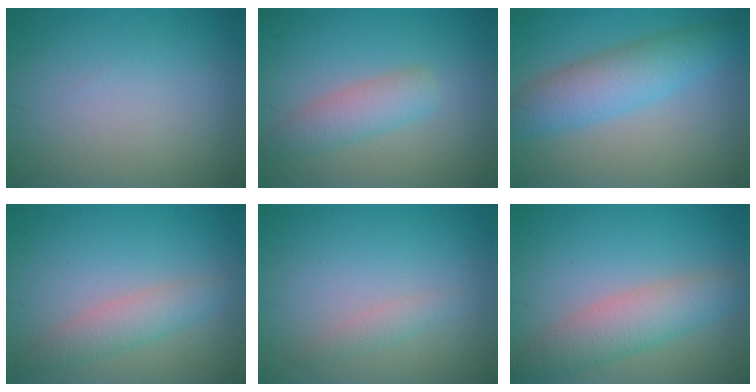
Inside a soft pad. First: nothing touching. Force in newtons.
{"total": 3.0, "press": 3.0, "slide": 0.2}
{"total": 5.2, "press": 5.2, "slide": 0.1}
{"total": 2.7, "press": 2.6, "slide": 0.2}
{"total": 1.2, "press": 1.2, "slide": 0.1}
{"total": 4.5, "press": 4.5, "slide": 0.2}